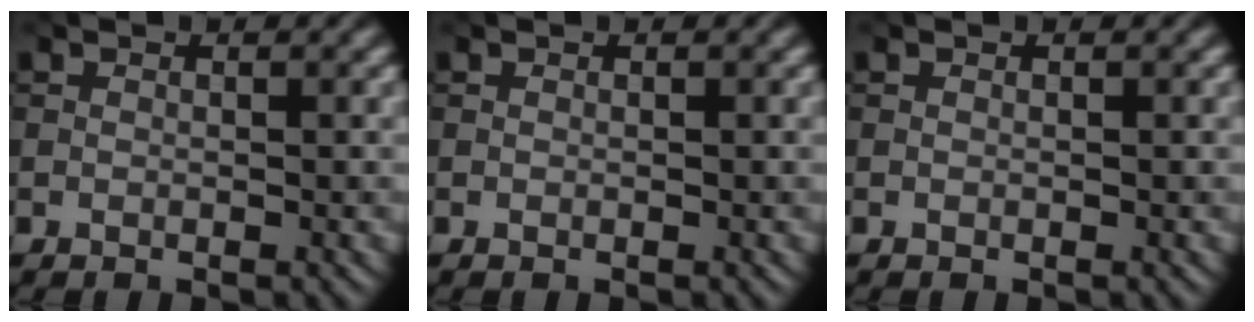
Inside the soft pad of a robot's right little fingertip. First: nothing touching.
{"total": 0.0}
{"total": 0.0}